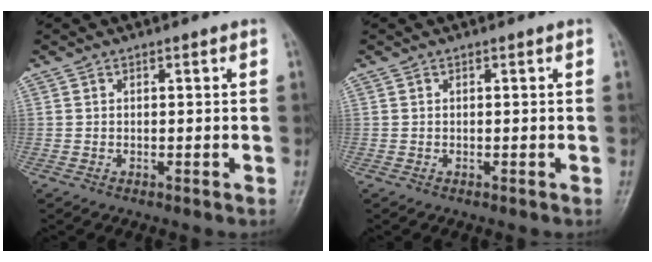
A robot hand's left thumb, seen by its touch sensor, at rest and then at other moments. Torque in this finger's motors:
{"motor_torque": [0.00, 0.00, -0.02, -0.02, 0.01]}